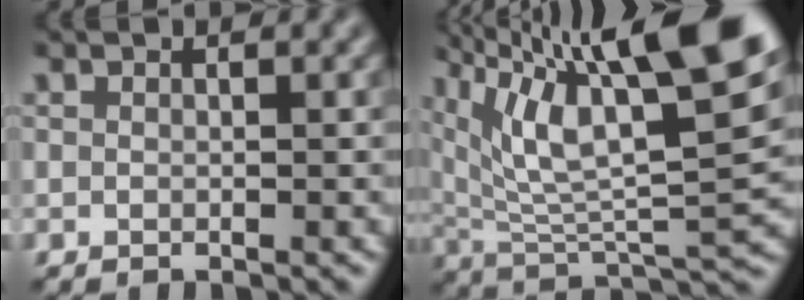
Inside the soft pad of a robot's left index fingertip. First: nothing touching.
{"total": 15.0, "force": [8.0, 4.6, 11.8], "torque": [-0.211, 0.018, 0.146]}